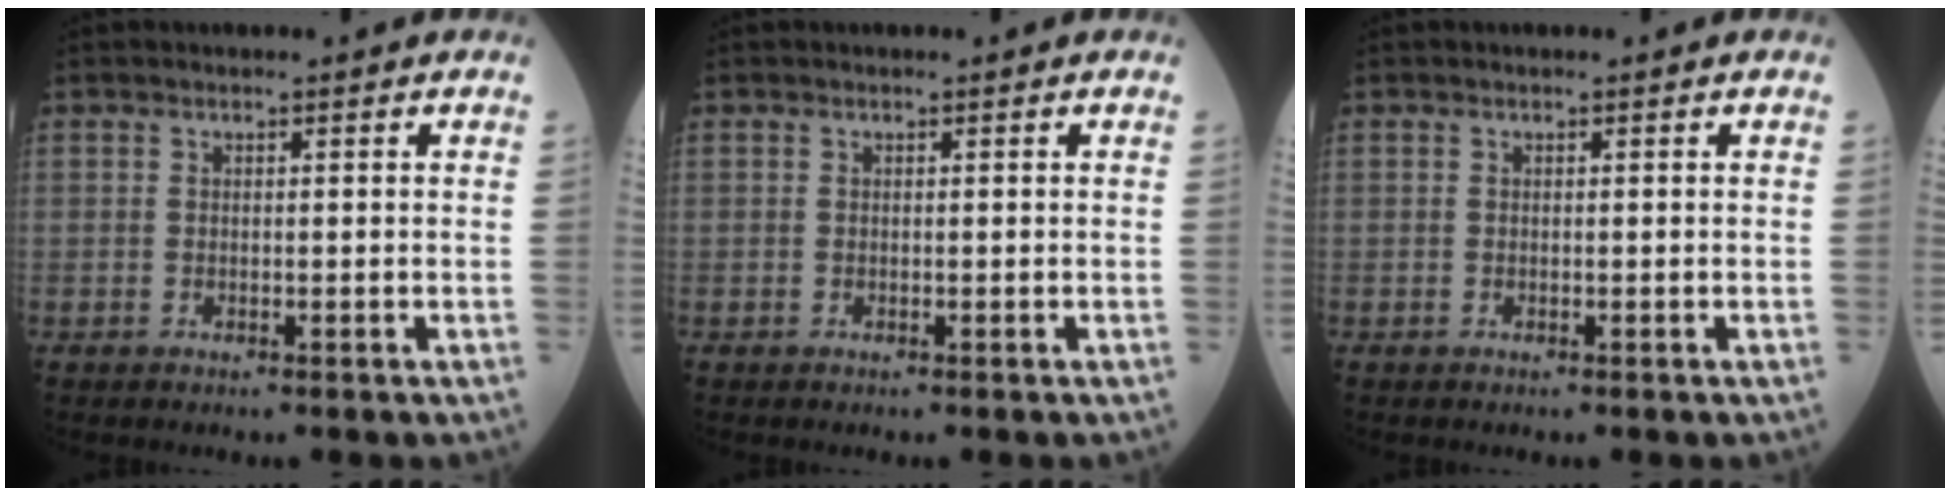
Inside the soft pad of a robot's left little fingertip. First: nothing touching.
{"total": 0.0}
{"total": 0.0}